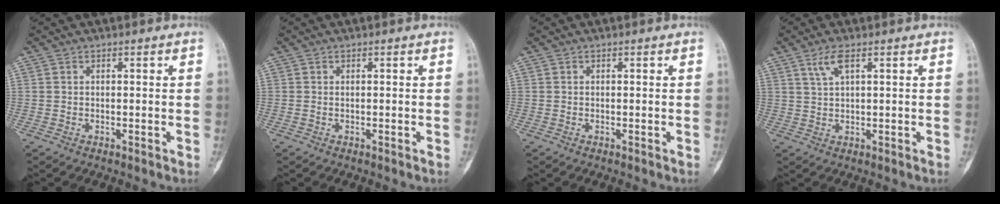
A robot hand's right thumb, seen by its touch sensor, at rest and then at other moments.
{"total": 0.0}
{"total": 0.0}
{"total": 3.4, "force": [1.8, 0.8, 2.7], "torque": [-0.065, 0.001, 0.043]}